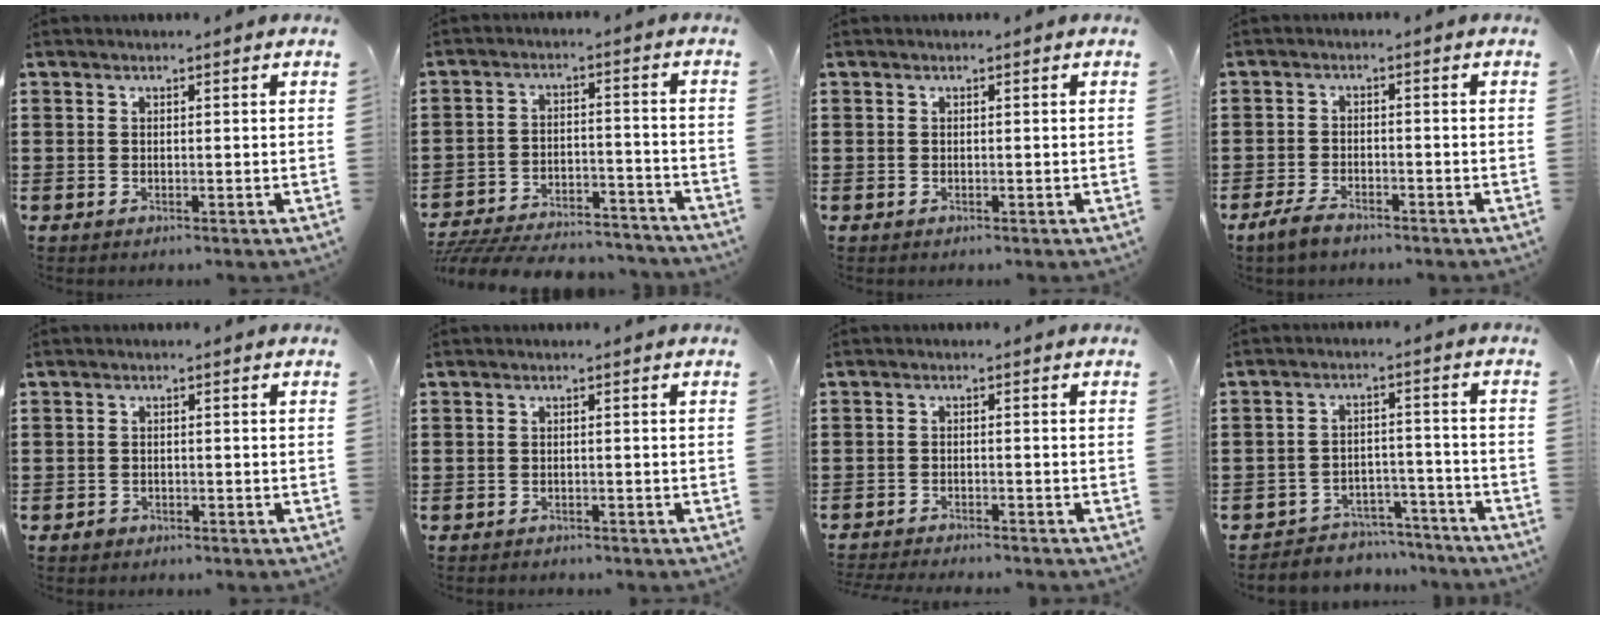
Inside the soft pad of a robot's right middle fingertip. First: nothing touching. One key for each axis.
{"total": 7.4, "fx": -7.1, "fy": 1.1, "fz": 1.6, "tx": -0.034, "ty": 0.013, "tz": -0.142}
{"total": 0.0}
{"total": 3.0, "fx": -2.4, "fy": 1.1, "fz": 1.4, "tx": -0.033, "ty": 0.007, "tz": -0.049}
{"total": 1.0, "fx": -0.8, "fy": 0.7, "fz": 0.2, "tx": -0.005, "ty": 0.002, "tz": -0.017}
{"total": 0.7, "fx": -0.7, "fy": 0.2, "fz": -0.1, "tx": -0.001, "ty": 0.002, "tz": -0.017}
{"total": 2.1, "fx": -2.1, "fy": 0.0, "fz": 0.0, "tx": -0.004, "ty": 0.001, "tz": -0.044}
{"total": 4.7, "fx": -4.6, "fy": 1.2, "fz": 0.1, "tx": -0.006, "ty": 0.014, "tz": -0.096}